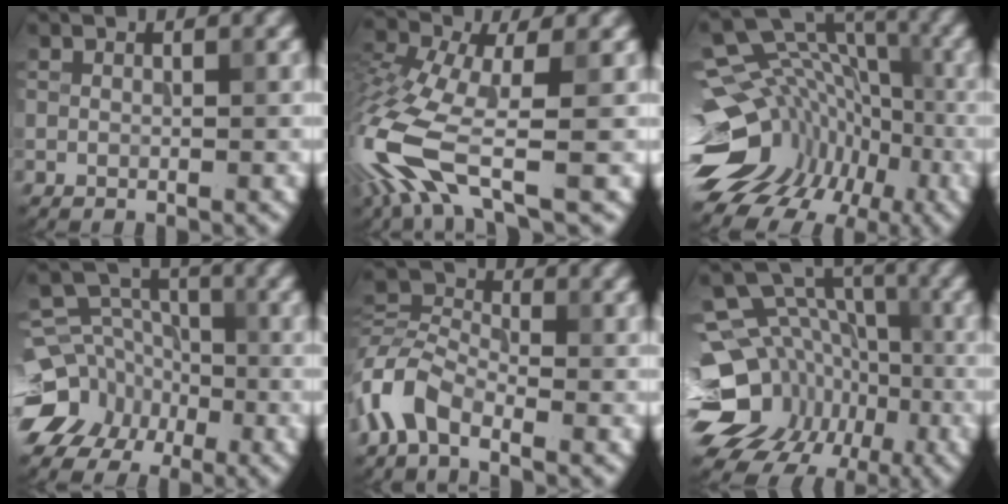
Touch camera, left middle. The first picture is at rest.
{"total": 9.9, "force": [-4.0, 3.7, 8.3], "torque": [-0.197, 0.000, -0.090]}
{"total": 13.5, "force": [-5.5, 10.1, 7.1], "torque": [-0.135, 0.008, -0.055]}
{"total": 8.7, "force": [-4.9, 6.9, 2.1], "torque": [-0.028, -0.002, -0.096]}
{"total": 5.0, "force": [-2.8, 2.7, 3.1], "torque": [-0.067, 0.006, -0.075]}
{"total": 13.9, "force": [-4.6, 11.5, 6.1], "torque": [-0.128, -0.006, -0.070]}